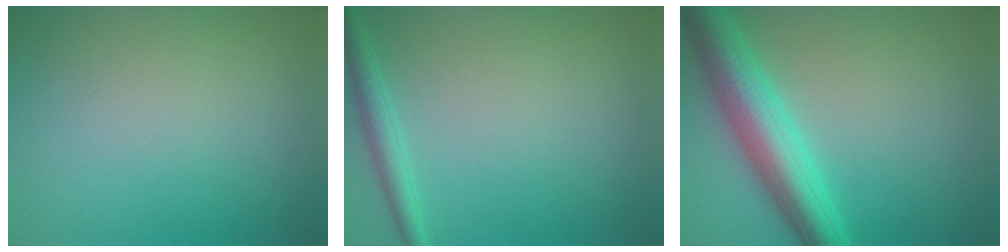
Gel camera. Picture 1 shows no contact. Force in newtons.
{"total": 2.1, "press": 2.1, "slide": 0.1}
{"total": 7.0, "press": 7.0, "slide": 0.2}